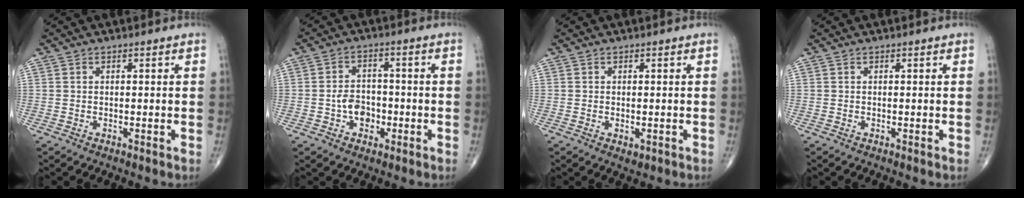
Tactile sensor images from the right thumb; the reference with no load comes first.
{"total": 5.6, "force": [-1.6, 4.2, 3.3], "torque": [-0.026, 0.018, -0.032]}
{"total": 1.4, "force": [-0.3, 0.8, 1.1], "torque": [-0.011, -0.002, -0.002]}
{"total": 0.0}